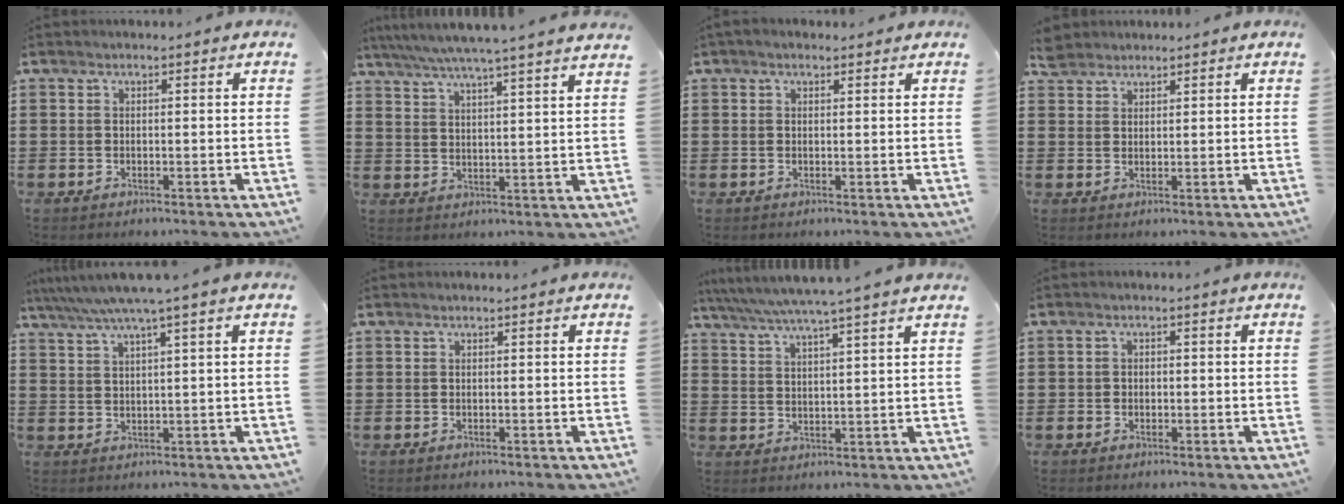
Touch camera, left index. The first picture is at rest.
{"total": 5.4, "force": [4.8, -0.8, 2.4], "torque": [-0.063, -0.026, 0.080]}
{"total": 1.1, "force": [0.7, 0.6, 0.6], "torque": [-0.014, 0.005, 0.014]}
{"total": 2.8, "force": [2.5, 1.2, 0.2], "torque": [-0.012, 0.005, 0.050]}
{"total": 4.4, "force": [2.8, -0.6, 3.4], "torque": [-0.074, -0.010, 0.046]}
{"total": 0.0}
{"total": 5.4, "force": [4.7, -0.8, 2.5], "torque": [-0.065, -0.025, 0.079]}
{"total": 1.1, "force": [-0.2, 1.0, 0.4], "torque": [-0.012, 0.004, -0.006]}